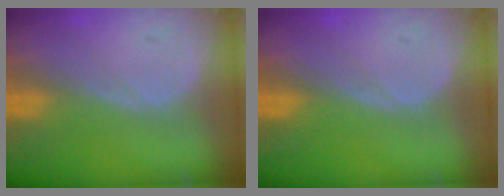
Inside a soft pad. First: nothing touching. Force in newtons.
{"total": 0.0}